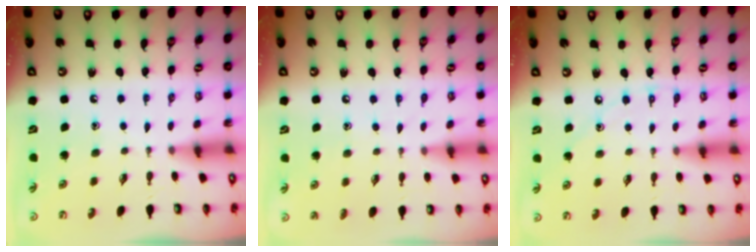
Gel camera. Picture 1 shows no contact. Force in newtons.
{"total": 4.6, "press": 4.6, "slide": 0.5}
{"total": 4.9, "press": 4.9, "slide": 0.2}